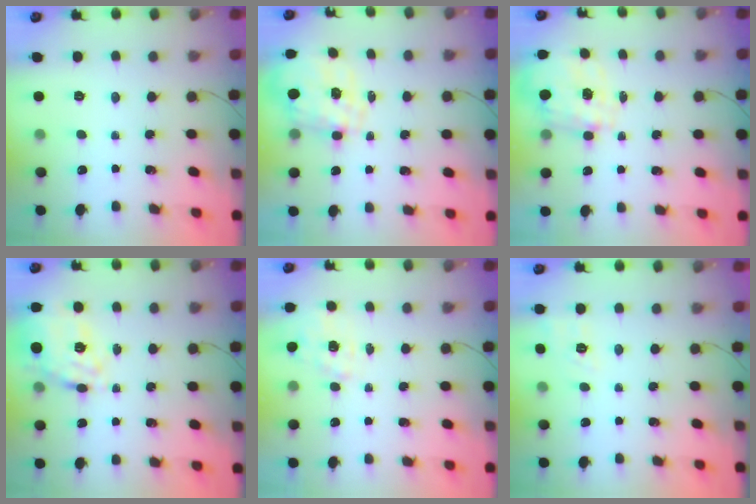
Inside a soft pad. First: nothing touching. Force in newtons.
{"total": 2.2, "press": 1.8, "slide": 1.3}
{"total": 3.0, "press": 2.7, "slide": 1.2}
{"total": 12.1, "press": 11.5, "slide": 4.0}
{"total": 0.9, "press": 0.3, "slide": 0.8}
{"total": 7.2, "press": 6.9, "slide": 2.2}